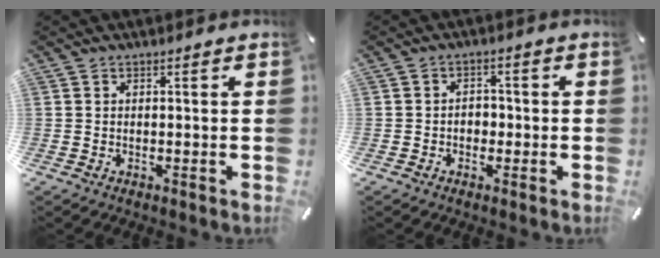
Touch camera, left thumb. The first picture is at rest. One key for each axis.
{"total": 2.9, "fx": -1.1, "fy": 2.3, "fz": 1.5, "tx": -0.028, "ty": 0.010, "tz": -0.025}